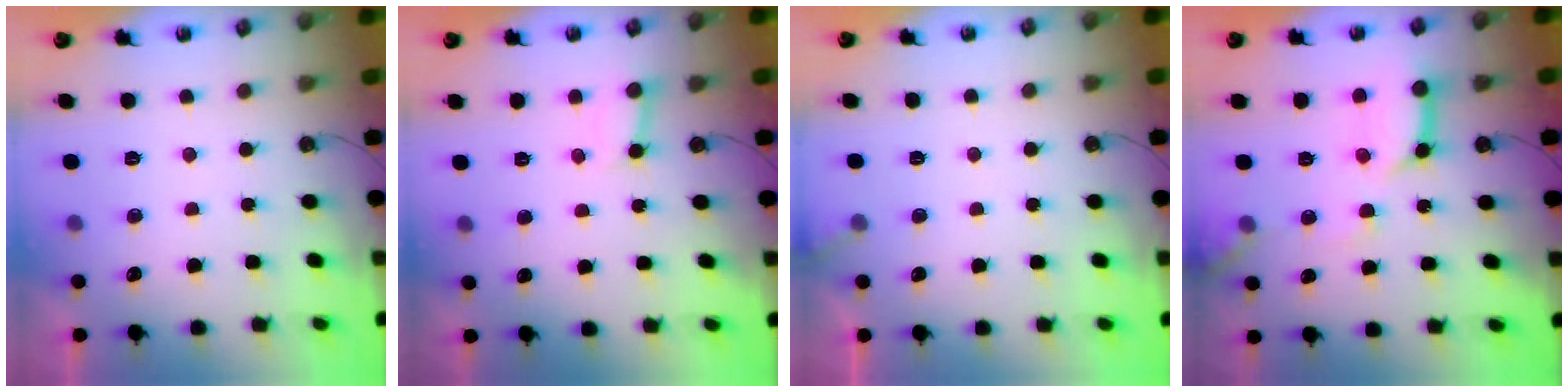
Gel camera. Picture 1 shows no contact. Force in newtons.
{"total": 2.8, "press": 2.8, "slide": 0.5}
{"total": 2.5, "press": 2.5, "slide": 0.2}
{"total": 13.4, "press": 13.4, "slide": 1.3}